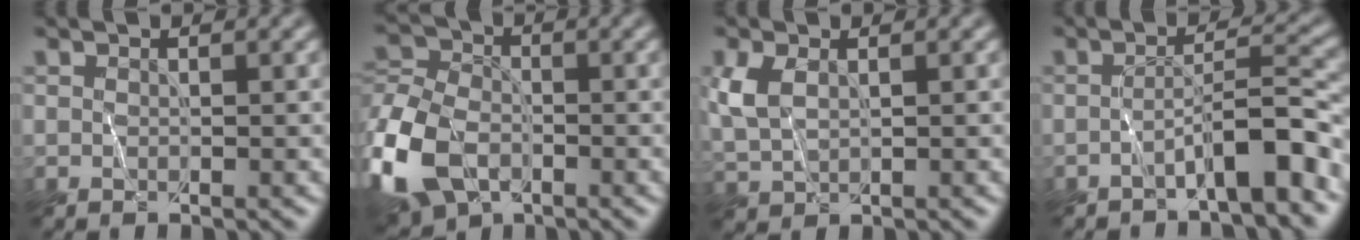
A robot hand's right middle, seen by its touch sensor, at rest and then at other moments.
{"total": 12.2, "force": [-5.5, 7.9, 7.5], "torque": [-0.168, -0.022, -0.101]}
{"total": 3.6, "force": [1.0, 2.2, 2.7], "torque": [-0.075, 0.003, 0.024]}
{"total": 4.5, "force": [-2.7, 0.6, 3.6], "torque": [-0.054, 0.018, -0.050]}